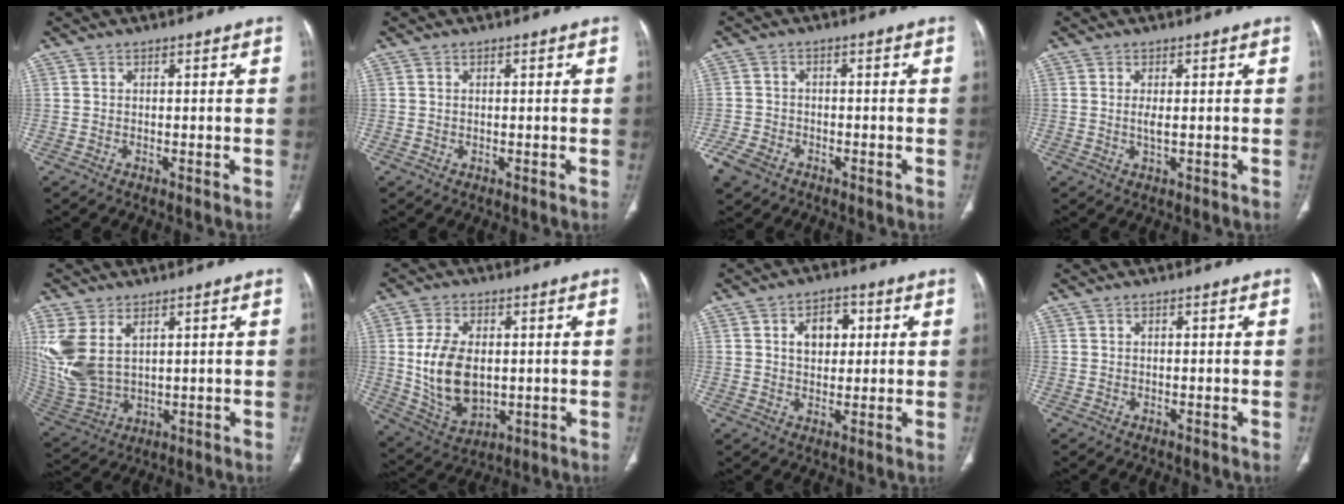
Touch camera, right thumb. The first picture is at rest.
{"total": 0.0}
{"total": 5.7, "force": [-3.8, 3.7, 2.1], "torque": [-0.051, 0.013, -0.071]}
{"total": 1.9, "force": [0.2, 0.5, 1.8], "torque": [-0.042, -0.005, 0.007]}
{"total": 14.1, "force": [4.6, 8.7, 10.0], "torque": [-0.240, -0.012, 0.114]}
{"total": 13.1, "force": [0.4, 8.3, 10.2], "torque": [-0.181, -0.010, 0.026]}
{"total": 6.7, "force": [1.7, 4.7, 4.6], "torque": [-0.044, 0.003, 0.024]}
{"total": 0.0}